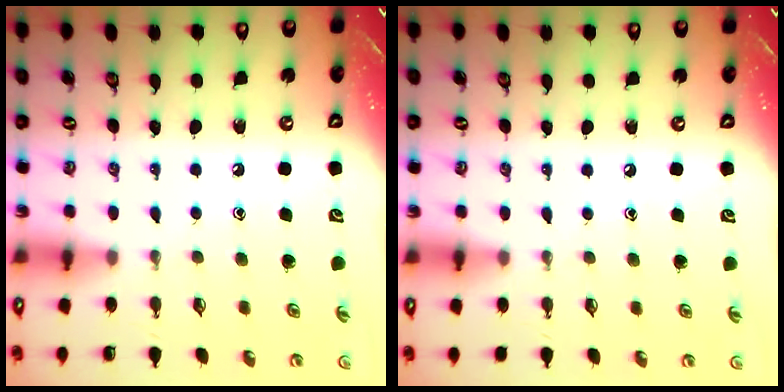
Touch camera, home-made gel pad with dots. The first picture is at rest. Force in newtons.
{"total": 0.0}